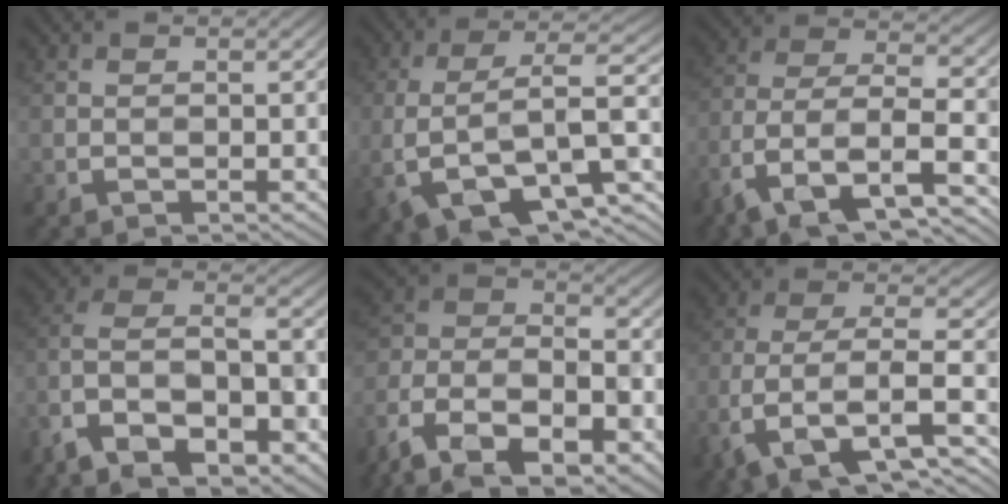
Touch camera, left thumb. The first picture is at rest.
{"total": 13.3, "force": [-2.7, 6.4, 11.3], "torque": [-0.229, -0.010, -0.040]}
{"total": 13.1, "force": [-8.0, 5.7, 8.8], "torque": [-0.195, -0.014, -0.148]}
{"total": 14.3, "force": [-8.6, 7.0, 9.0], "torque": [-0.214, -0.026, -0.143]}
{"total": 16.3, "force": [-10.7, 7.8, 9.6], "torque": [-0.232, -0.026, -0.200]}
{"total": 12.5, "force": [-6.3, 5.7, 9.2], "torque": [-0.196, -0.012, -0.113]}